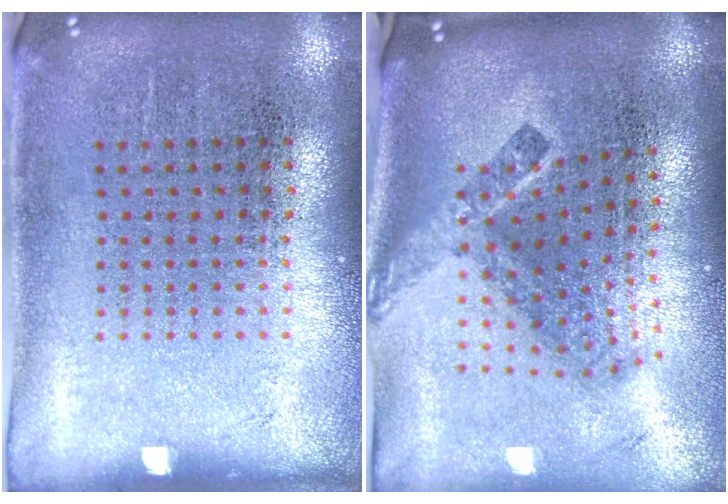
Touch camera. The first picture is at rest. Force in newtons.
{"total": 2.4, "press": 1.6, "slide": 1.9}